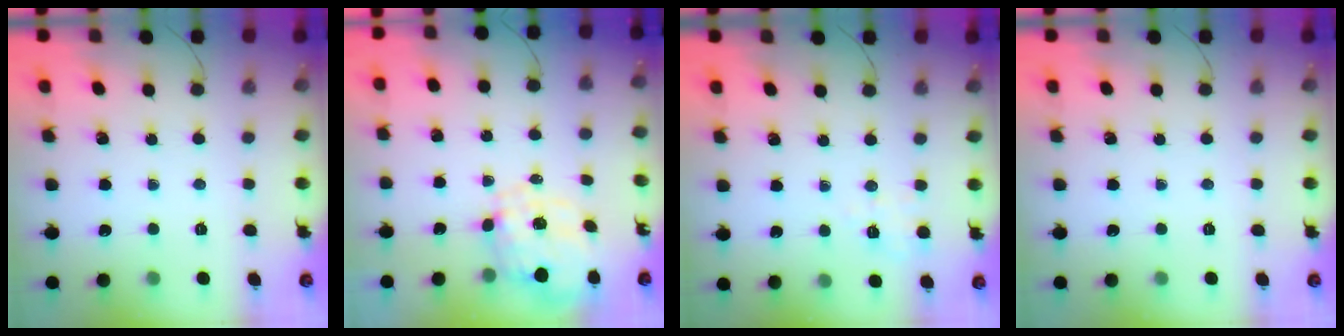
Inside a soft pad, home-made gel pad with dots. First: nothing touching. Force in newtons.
{"total": 2.8, "press": 2.6, "slide": 1.0}
{"total": 4.0, "press": 3.7, "slide": 1.5}
{"total": 0.0}